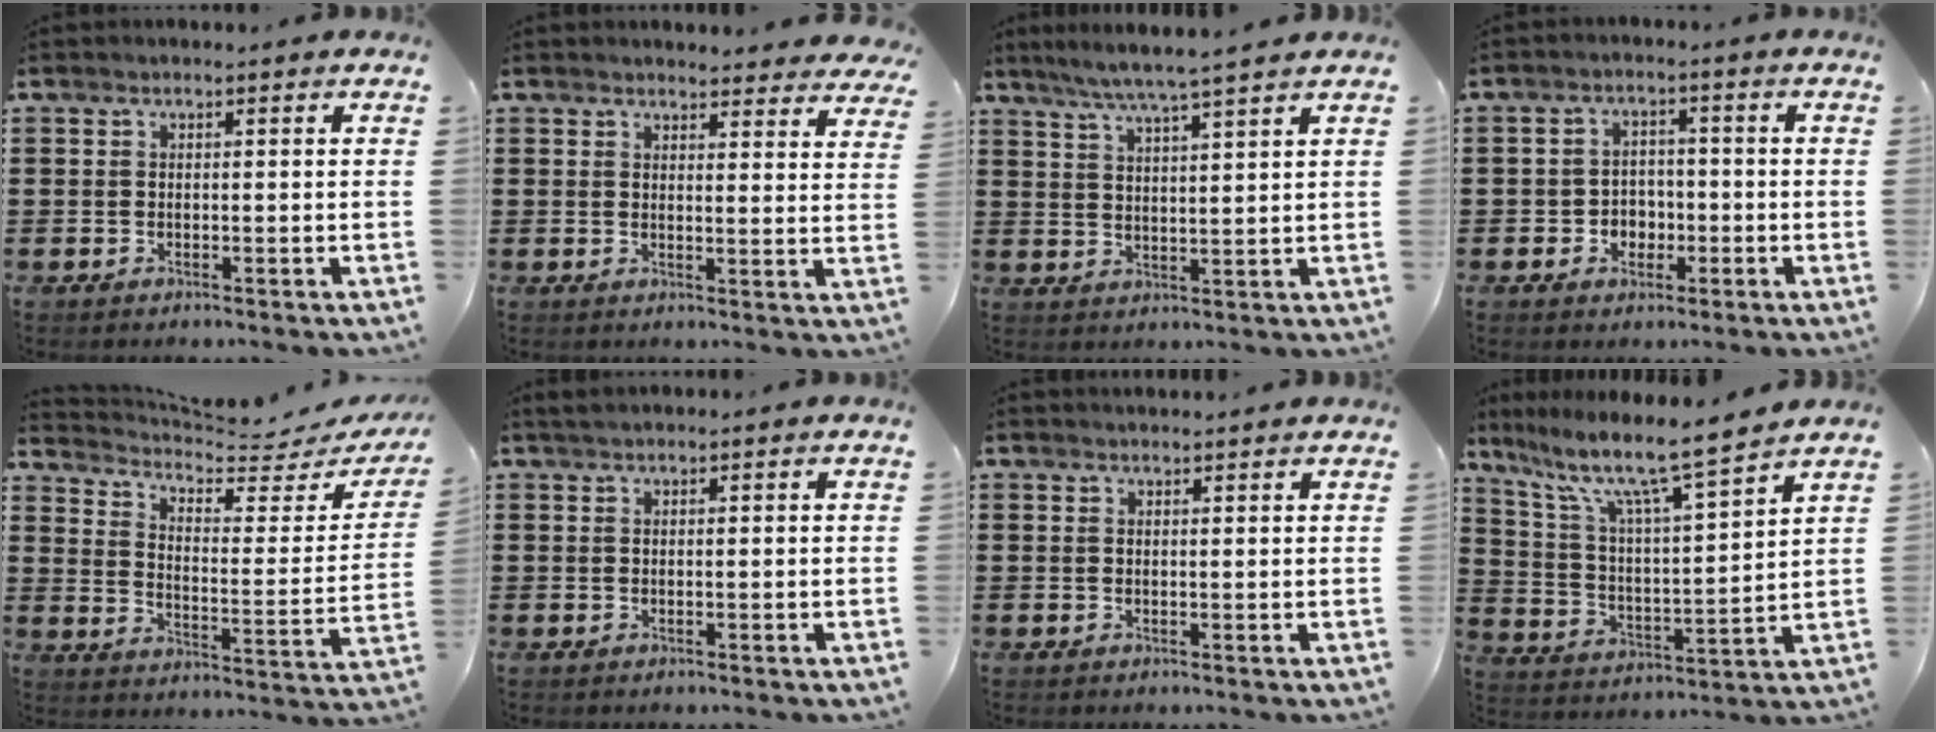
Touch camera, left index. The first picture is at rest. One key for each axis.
{"total": 3.5, "fx": 3.4, "fy": 0.3, "fz": 0.4, "tx": -0.012, "ty": -0.014, "tz": 0.063}
{"total": 5.4, "fx": 4.7, "fy": -0.9, "fz": 2.5, "tx": -0.063, "ty": -0.024, "tz": 0.082}
{"total": 3.2, "fx": -1.2, "fy": 2.7, "fz": 1.2, "tx": -0.030, "ty": 0.004, "tz": -0.029}
{"total": 4.8, "fx": 4.2, "fy": 0.9, "fz": 2.1, "tx": -0.065, "ty": -0.034, "tz": 0.070}
{"total": 0.9, "fx": 0.8, "fy": 0.2, "fz": 0.5, "tx": -0.010, "ty": 0.002, "tz": 0.014}
{"total": 1.1, "fx": 1.1, "fy": 0.0, "fz": 0.1, "tx": -0.004, "ty": -0.001, "tz": 0.022}
{"total": 10.5, "fx": 8.2, "fy": 1.0, "fz": 6.5, "tx": -0.150, "ty": -0.054, "tz": 0.131}